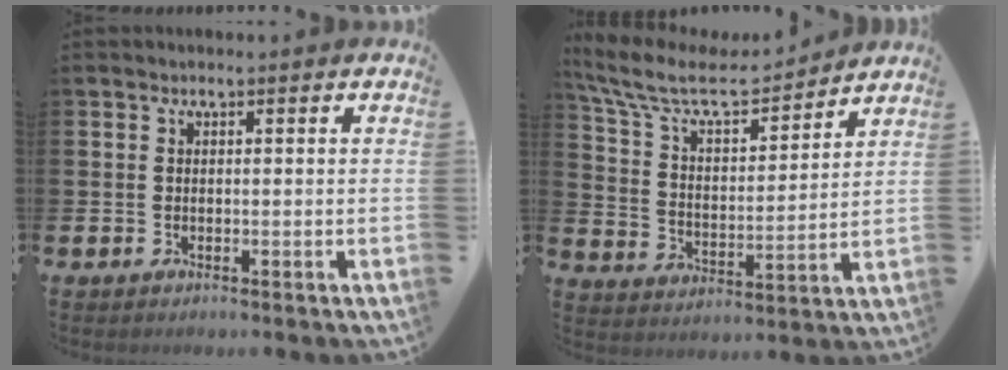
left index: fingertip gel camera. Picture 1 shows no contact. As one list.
[{"total": 9.1, "force": [7.9, 3.0, 3.6], "torque": [-0.111, -0.046, 0.137]}]